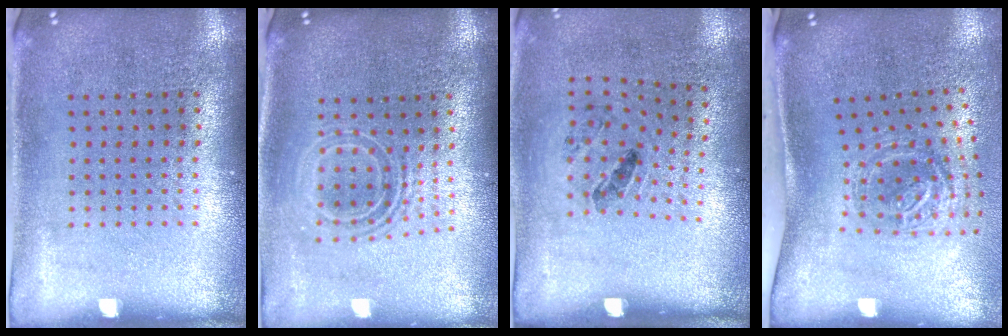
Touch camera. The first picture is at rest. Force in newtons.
{"total": 1.7, "press": 1.3, "slide": 1.0}
{"total": 1.4, "press": 0.8, "slide": 1.2}
{"total": 1.7, "press": 1.2, "slide": 1.3}